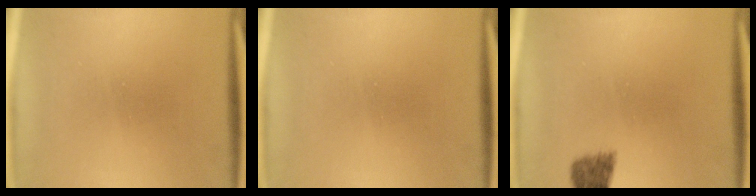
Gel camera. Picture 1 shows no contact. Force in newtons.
{"total": 0.0}
{"total": 2.3}